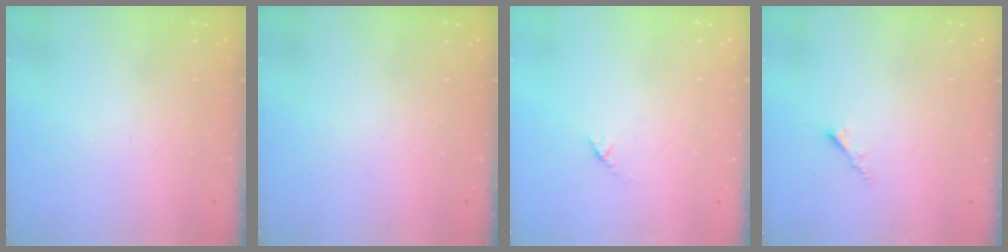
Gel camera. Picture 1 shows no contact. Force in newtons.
{"total": 0.0}
{"total": 2.7, "press": 2.6, "slide": 0.4}
{"total": 1.8, "press": 1.7, "slide": 0.5}